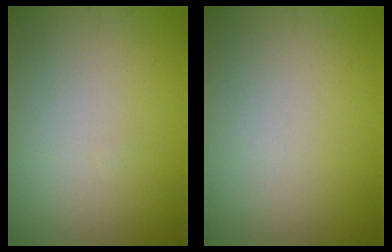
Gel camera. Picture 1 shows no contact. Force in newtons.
{"total": 0.0}